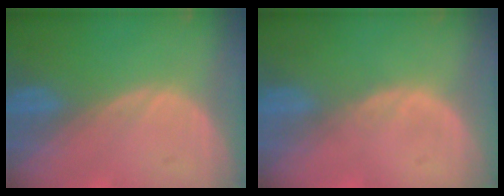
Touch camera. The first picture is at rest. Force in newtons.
{"total": 0.7, "press": 0.6, "slide": 0.2}